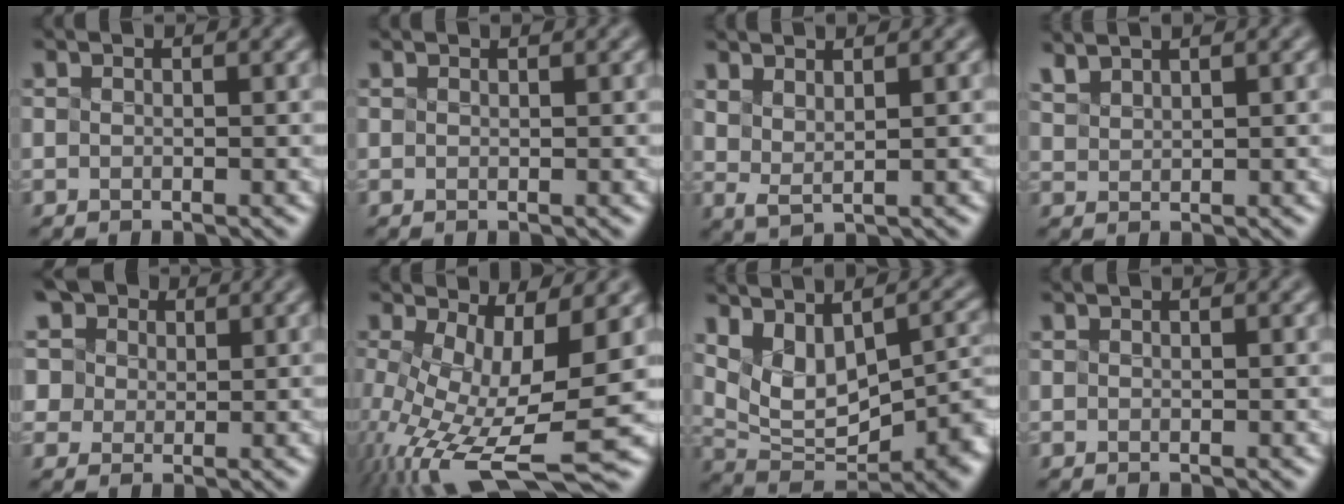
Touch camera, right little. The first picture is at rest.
{"total": 0.7, "force": [0.6, 0.3, 0.3], "torque": [-0.003, 0.005, 0.005]}
{"total": 1.7, "force": [1.6, 0.1, 0.7], "torque": [-0.023, 0.003, 0.045]}
{"total": 1.9, "force": [1.8, -0.1, -0.1], "torque": [-0.011, 0.016, 0.051]}
{"total": 7.8, "force": [4.3, 5.8, 2.9], "torque": [-0.082, 0.029, 0.074]}
{"total": 11.0, "force": [-2.2, 2.7, 10.5], "torque": [-0.201, -0.009, -0.002]}
{"total": 8.8, "force": [1.8, 4.5, 7.3], "torque": [-0.132, -0.010, 0.063]}
{"total": 1.5, "force": [0.9, 0.8, 0.9], "torque": [-0.008, 0.020, 0.009]}